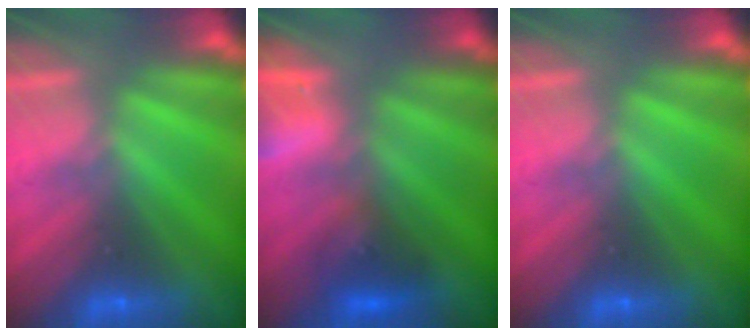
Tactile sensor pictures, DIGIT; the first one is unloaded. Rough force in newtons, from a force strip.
{"total": 7.5}
{"total": 0.0}